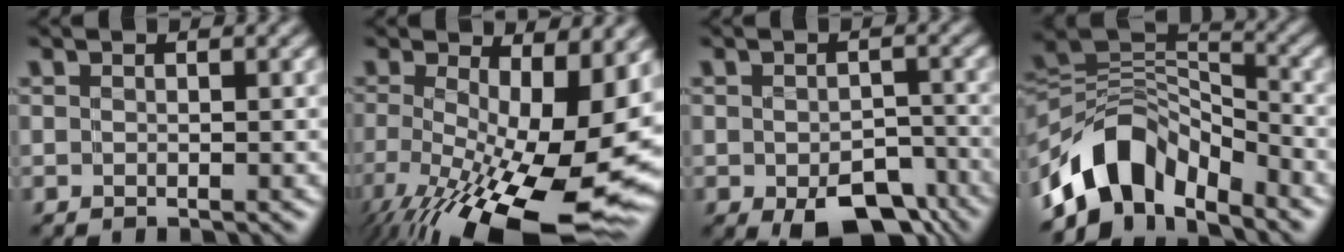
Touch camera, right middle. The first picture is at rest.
{"total": 17.1, "force": [-4.6, 7.2, 14.8], "torque": [-0.240, -0.032, -0.059]}
{"total": 6.8, "force": [-3.9, 3.6, 4.2], "torque": [-0.067, -0.014, -0.049]}
{"total": 8.8, "force": [-5.9, 5.0, 4.2], "torque": [-0.063, 0.008, -0.115]}